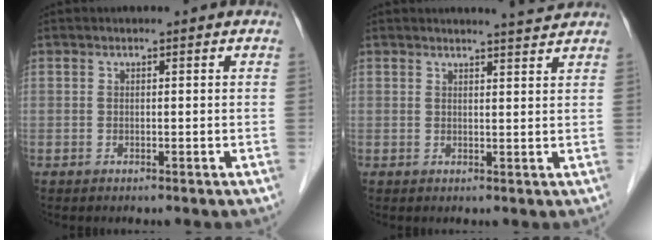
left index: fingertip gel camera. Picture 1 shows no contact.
{"total": 3.0, "force": [2.9, -0.6, 0.3], "torque": [-0.012, -0.009, 0.038]}